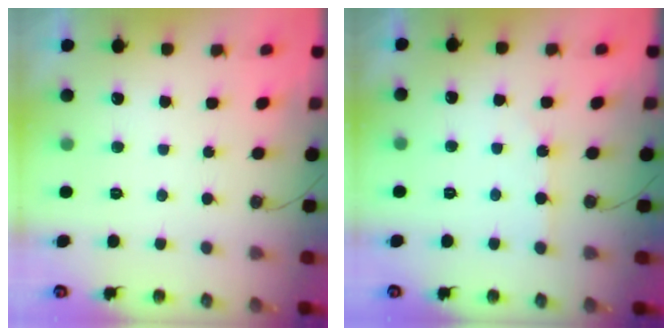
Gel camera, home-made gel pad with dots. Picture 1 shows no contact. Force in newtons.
{"total": 3.6, "press": 3.6, "slide": 0.5}